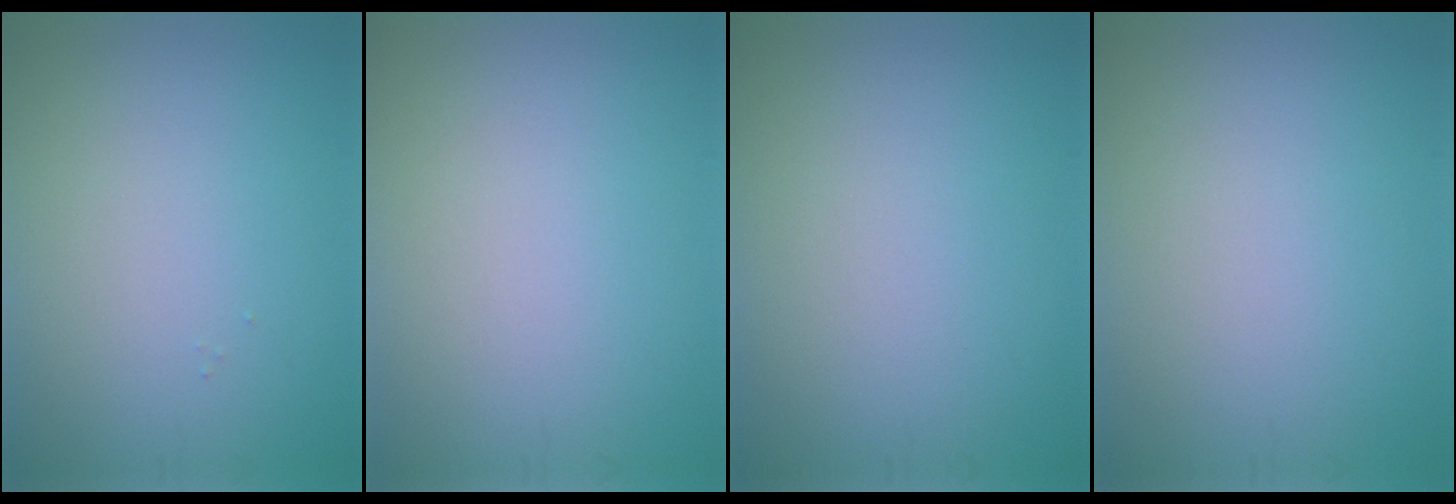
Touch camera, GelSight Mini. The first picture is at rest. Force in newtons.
{"total": 0.0}
{"total": 0.0}
{"total": 0.0}